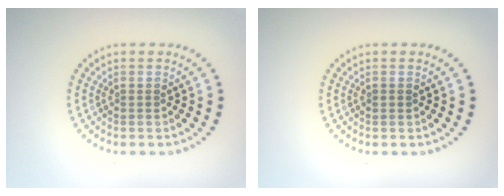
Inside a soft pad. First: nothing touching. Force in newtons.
{"total": 0.5, "press": 0.5, "slide": 0.2}